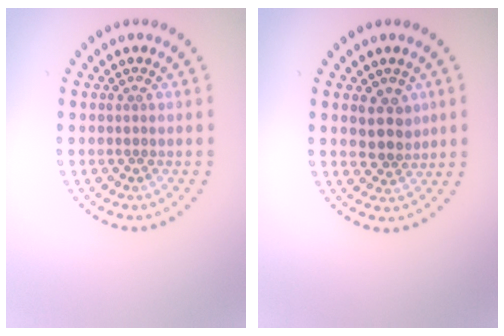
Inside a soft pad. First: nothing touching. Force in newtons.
{"total": 2.5, "press": 2.3, "slide": 1.0}